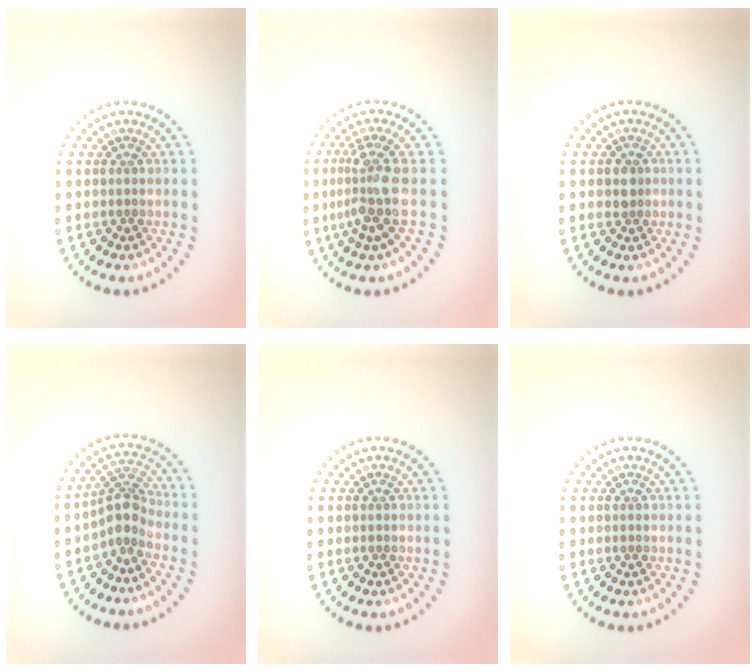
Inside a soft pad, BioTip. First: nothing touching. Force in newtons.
{"total": 3.6, "press": 2.7, "slide": 2.4}
{"total": 1.7, "press": 1.5, "slide": 0.7}
{"total": 2.9, "press": 2.2, "slide": 1.8}
{"total": 0.0}
{"total": 0.0}